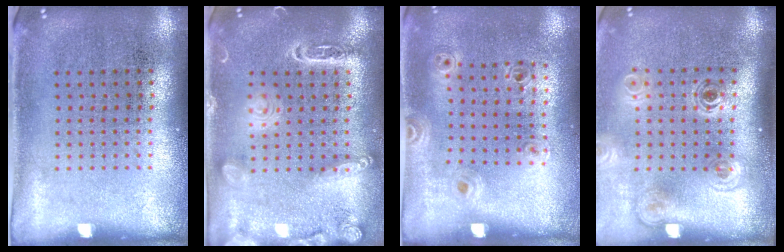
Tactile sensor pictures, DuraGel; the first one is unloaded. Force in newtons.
{"total": 1.8, "press": 1.8, "slide": 0.1}
{"total": 1.0, "press": 1.0, "slide": 0.2}
{"total": 1.9, "press": 1.3, "slide": 1.4}